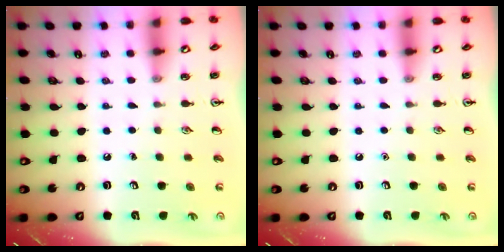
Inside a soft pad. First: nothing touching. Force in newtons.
{"total": 0.0}